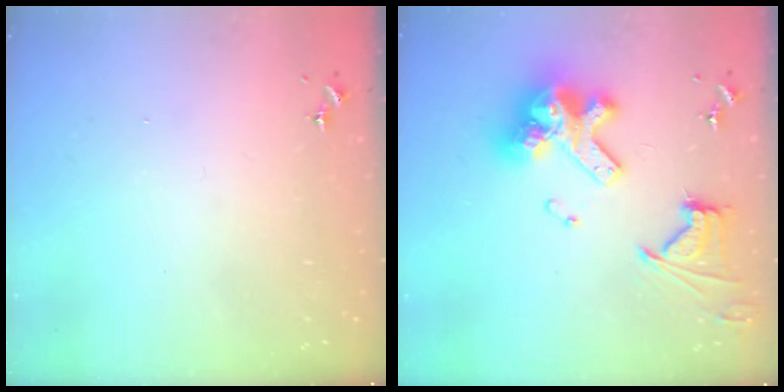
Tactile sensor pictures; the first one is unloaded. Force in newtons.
{"total": 20.0, "press": 19.9, "slide": 2.4}